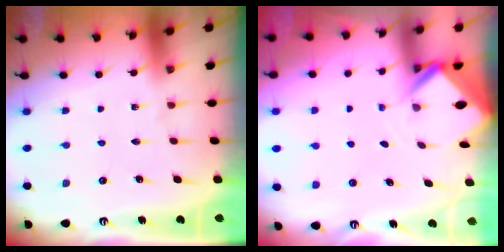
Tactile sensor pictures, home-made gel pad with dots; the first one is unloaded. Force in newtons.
{"total": 2.7, "press": 2.7, "slide": 0.2}